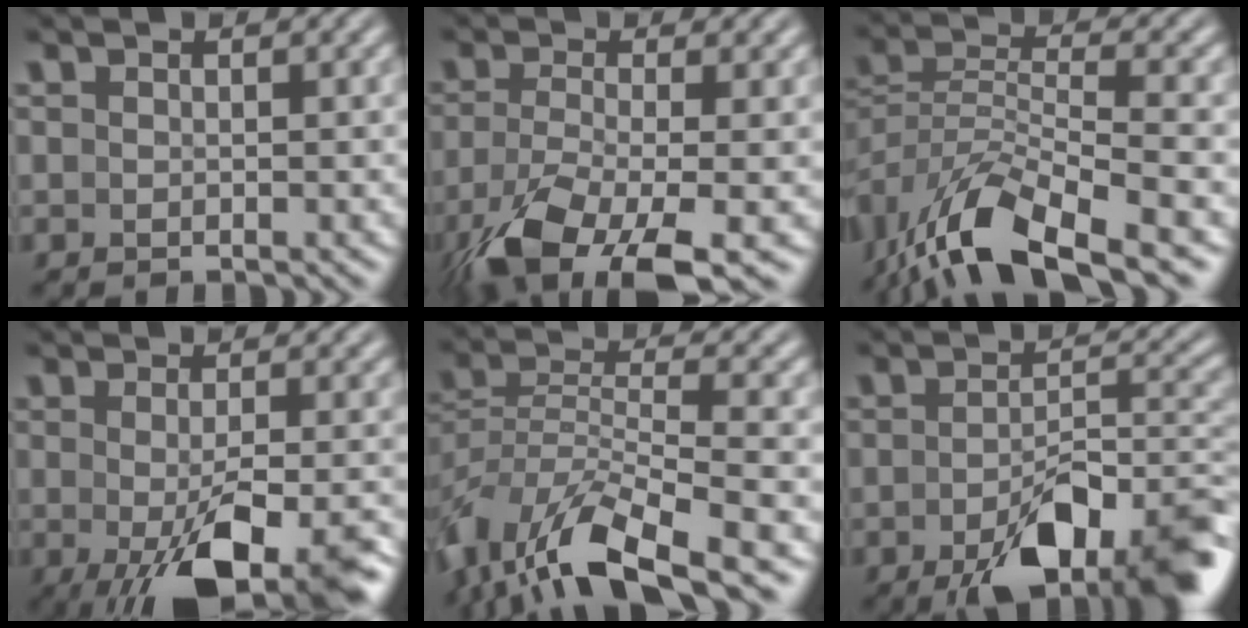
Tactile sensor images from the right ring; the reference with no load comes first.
{"total": 7.0, "force": [-3.5, 3.1, 5.2], "torque": [-0.108, -0.041, -0.036]}
{"total": 8.3, "force": [-4.6, 3.7, 5.8], "torque": [-0.134, -0.035, -0.055]}
{"total": 7.5, "force": [-3.1, 2.3, 6.4], "torque": [-0.109, -0.033, -0.028]}
{"total": 9.0, "force": [-4.3, 4.9, 6.2], "torque": [-0.149, -0.041, -0.049]}
{"total": 9.6, "force": [-4.9, 3.4, 7.5], "torque": [-0.107, -0.014, -0.074]}